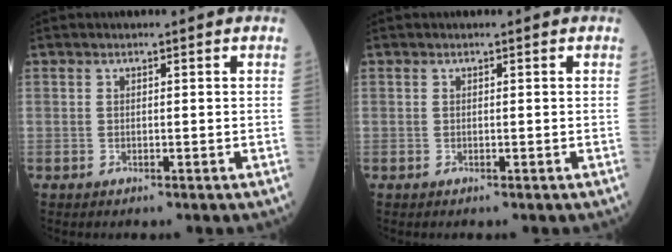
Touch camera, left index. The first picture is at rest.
{"total": 0.0}